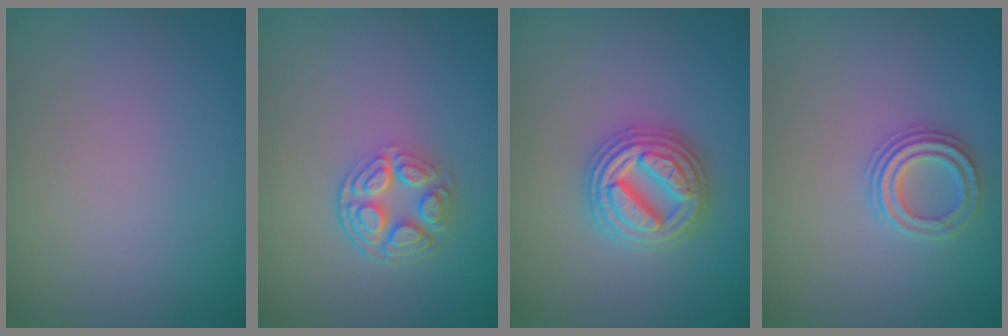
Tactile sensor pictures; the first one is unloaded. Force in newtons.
{"total": 4.2, "press": 3.1, "slide": 2.8}
{"total": 4.8, "press": 4.8, "slide": 0.8}
{"total": 2.3, "press": 2.2, "slide": 0.8}